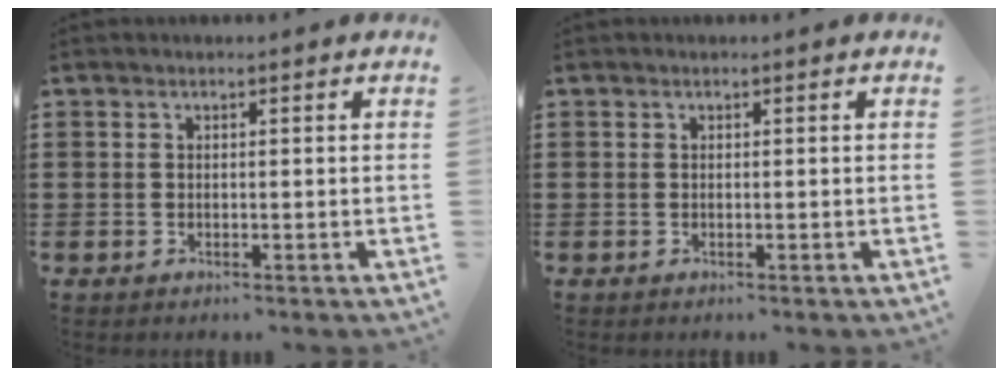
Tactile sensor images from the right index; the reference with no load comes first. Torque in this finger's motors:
{"motor_torque": [-0.05, 0.05, 0.00, -0.01]}